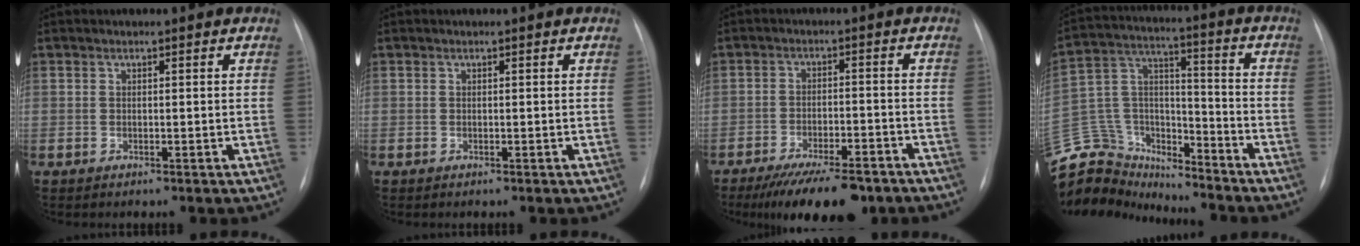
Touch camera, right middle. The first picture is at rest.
{"total": 0.0}
{"total": 12.8, "force": [-9.8, 3.6, 7.5], "torque": [-0.109, -0.012, -0.151]}
{"total": 19.2, "force": [-17.8, 6.6, 3.3], "torque": [-0.085, 0.071, -0.290]}